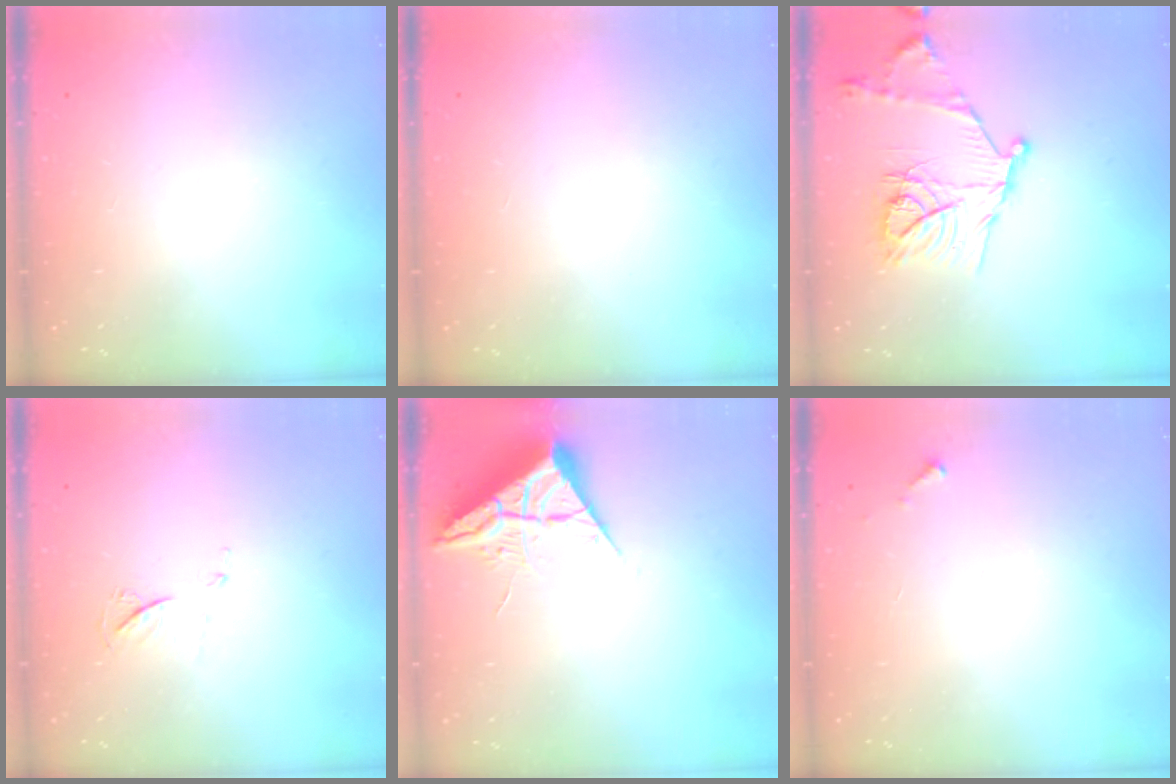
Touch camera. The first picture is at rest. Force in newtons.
{"total": 1.5, "press": 1.5, "slide": 0.1}
{"total": 17.5, "press": 17.5, "slide": 1.2}
{"total": 6.0, "press": 6.0, "slide": 0.7}
{"total": 6.9, "press": 6.9, "slide": 0.4}
{"total": 2.8, "press": 2.8, "slide": 0.1}